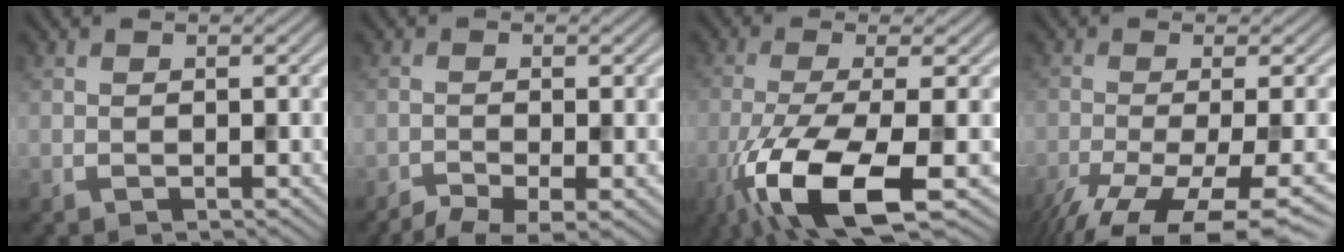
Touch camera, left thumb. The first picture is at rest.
{"total": 4.0, "force": [-3.2, 0.7, 2.3], "torque": [-0.021, -0.004, -0.058]}
{"total": 11.9, "force": [-5.7, 3.4, 9.9], "torque": [-0.193, -0.032, -0.097]}
{"total": 10.8, "force": [-6.6, 2.8, 8.0], "torque": [-0.139, -0.028, -0.096]}